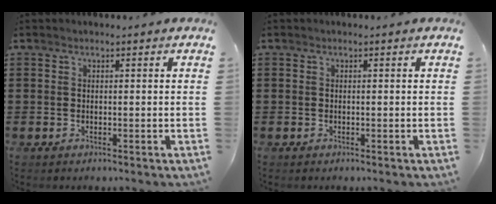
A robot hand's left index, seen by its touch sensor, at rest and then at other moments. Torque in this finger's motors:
{"motor_torque": [0.00, 0.00, 0.00, -0.01]}